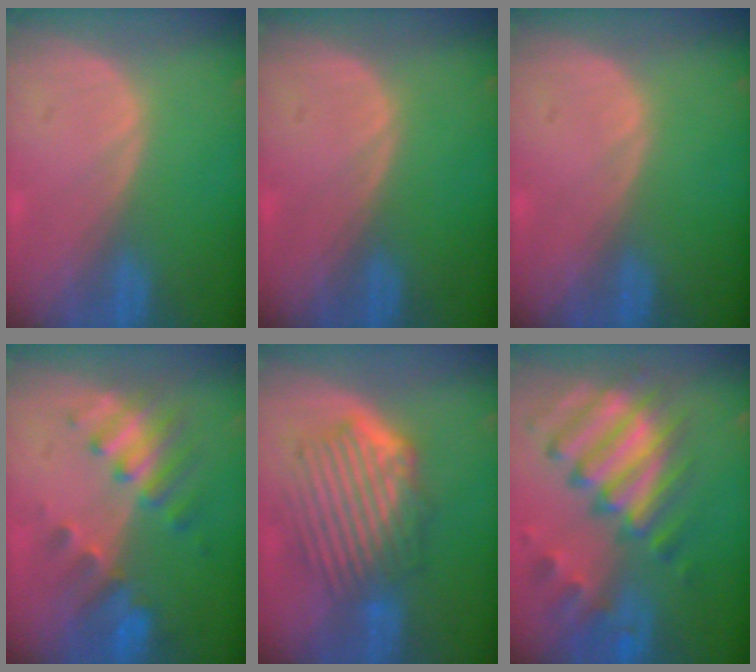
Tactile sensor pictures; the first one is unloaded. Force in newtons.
{"total": 0.0}
{"total": 0.0}
{"total": 7.8, "press": 6.9, "slide": 3.7}
{"total": 9.6, "press": 8.5, "slide": 4.5}
{"total": 11.8, "press": 10.2, "slide": 5.9}